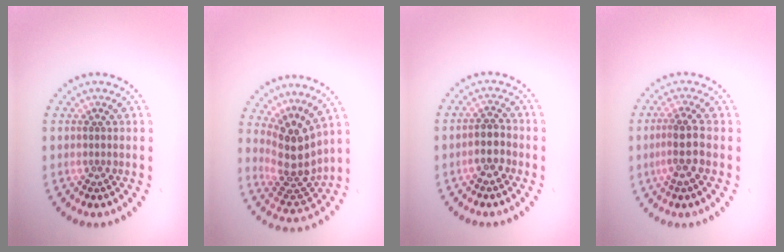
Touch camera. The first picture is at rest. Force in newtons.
{"total": 4.3, "press": 3.2, "slide": 2.9}
{"total": 2.1, "press": 1.9, "slide": 0.9}
{"total": 2.6, "press": 2.2, "slide": 1.4}